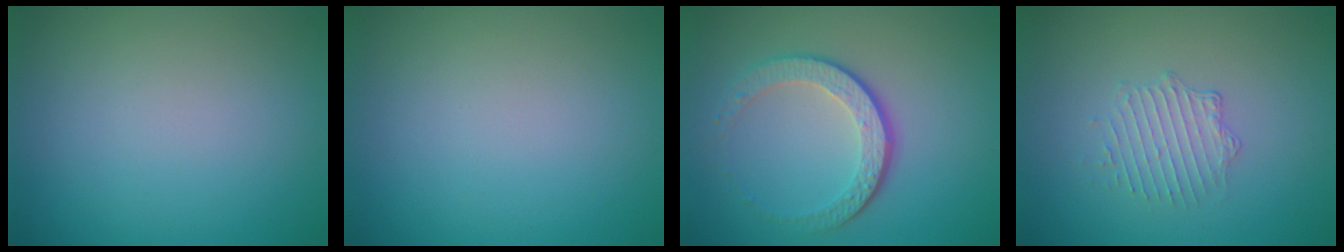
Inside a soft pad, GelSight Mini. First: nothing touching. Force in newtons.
{"total": 0.0}
{"total": 4.3, "press": 3.0, "slide": 3.1}
{"total": 1.7, "press": 1.1, "slide": 1.3}